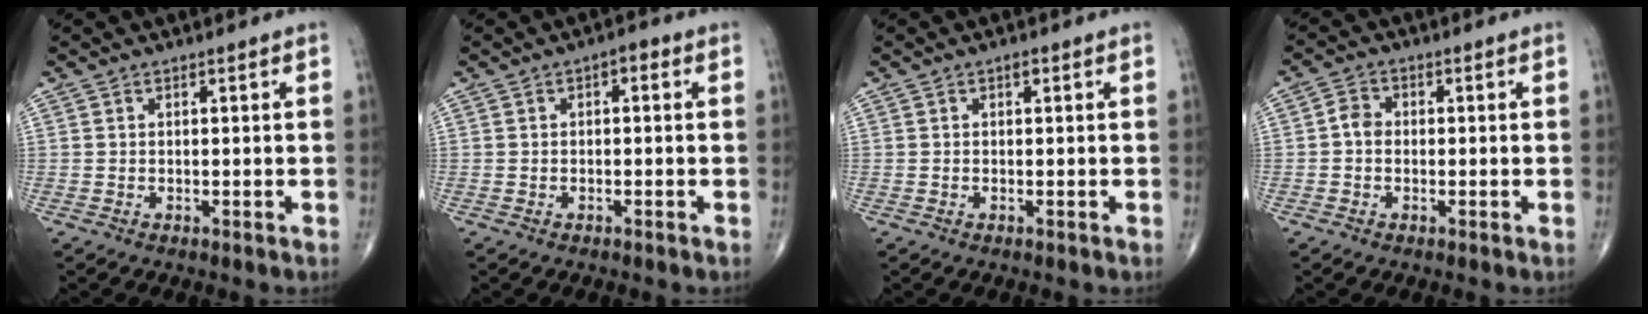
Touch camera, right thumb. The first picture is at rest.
{"total": 1.7, "force": [0.2, 1.0, 1.3], "torque": [-0.009, 0.011, -0.005]}
{"total": 0.8, "force": [0.3, 0.4, 0.6], "torque": [-0.007, 0.001, 0.004]}
{"total": 2.9, "force": [-0.3, 2.3, 1.6], "torque": [-0.022, 0.011, -0.014]}